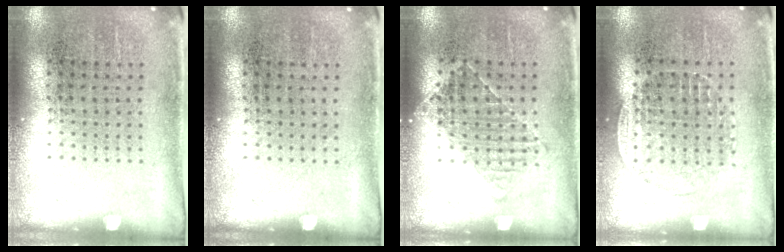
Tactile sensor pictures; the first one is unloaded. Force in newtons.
{"total": 0.0}
{"total": 1.1, "press": 0.9, "slide": 0.6}
{"total": 1.2, "press": 1.1, "slide": 0.5}